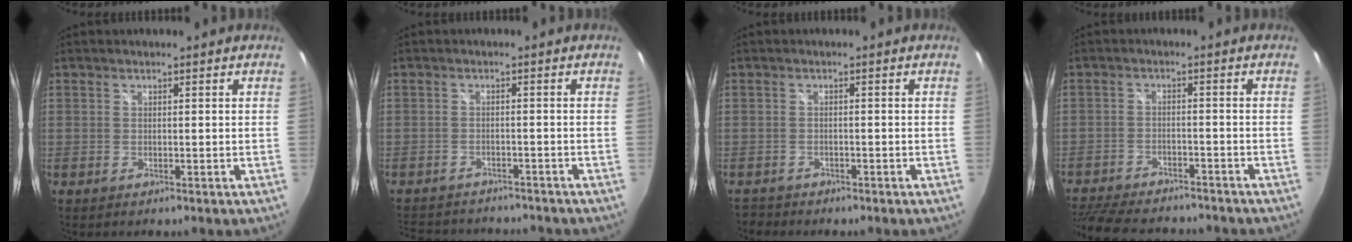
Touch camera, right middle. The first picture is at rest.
{"total": 11.8, "force": [-10.2, 4.5, 4.0], "torque": [-0.099, -0.007, -0.146]}
{"total": 3.1, "force": [-2.8, 1.4, 0.2], "torque": [-0.016, -0.008, -0.050]}
{"total": 16.9, "force": [-14.2, 5.5, 7.2], "torque": [-0.168, -0.020, -0.216]}